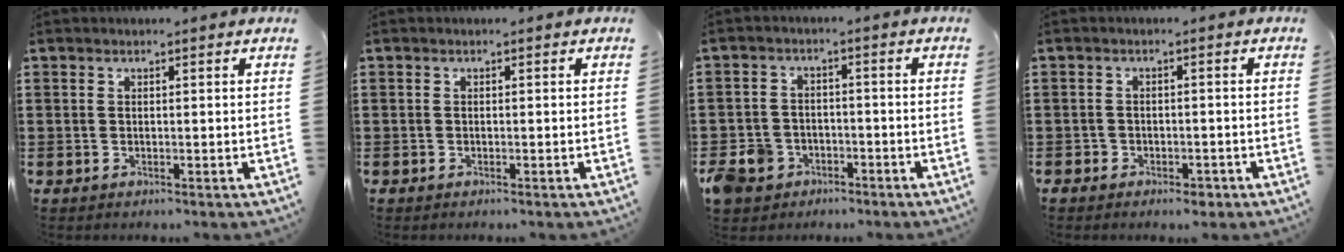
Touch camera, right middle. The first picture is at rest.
{"total": 0.0}
{"total": 5.0, "force": [-3.5, 3.4, 1.2], "torque": [-0.045, 0.006, -0.074]}
{"total": 1.6, "force": [-1.3, 0.9, 0.1], "torque": [-0.008, 0.001, -0.030]}